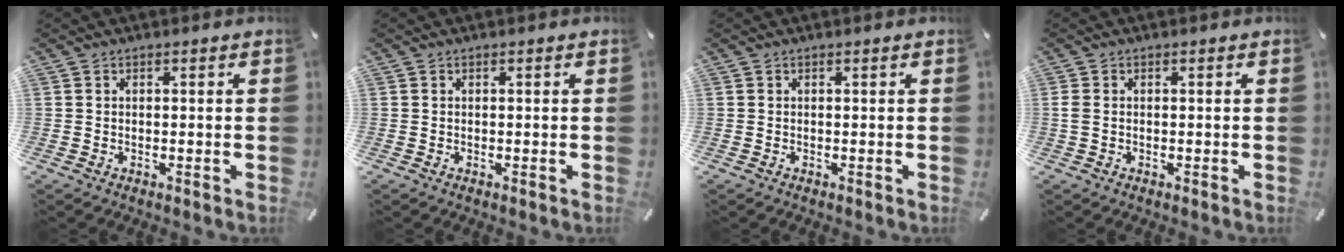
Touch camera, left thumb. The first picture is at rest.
{"total": 0.0}
{"total": 0.0}
{"total": 1.2, "force": [-0.1, 0.7, 1.0], "torque": [-0.027, -0.001, -0.005]}